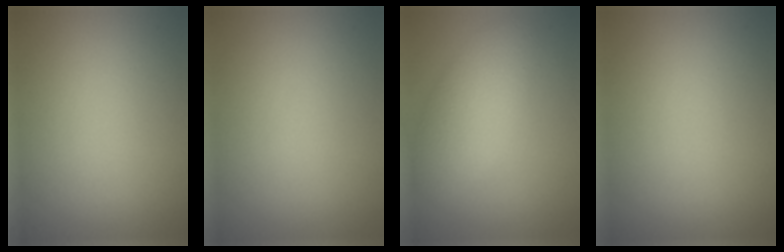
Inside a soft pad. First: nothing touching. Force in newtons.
{"total": 0.0}
{"total": 4.1, "press": 4.1, "slide": 0.1}
{"total": 0.0}